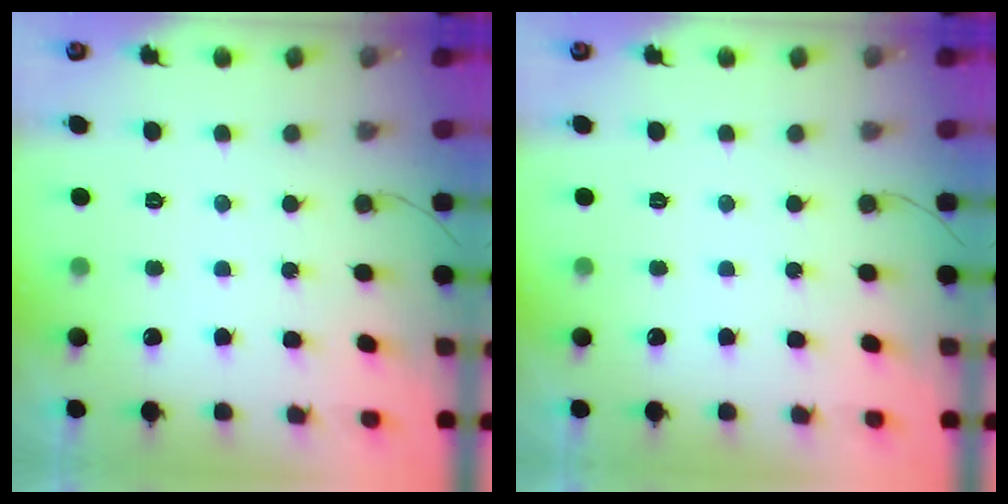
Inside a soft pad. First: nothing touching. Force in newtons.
{"total": 0.0}